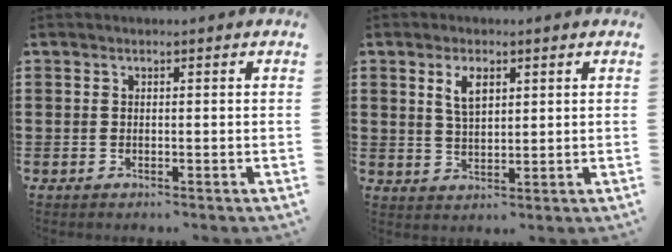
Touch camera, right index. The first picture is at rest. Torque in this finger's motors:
{"motor_torque": [1.10, 1.04, 0.45, 0.08]}